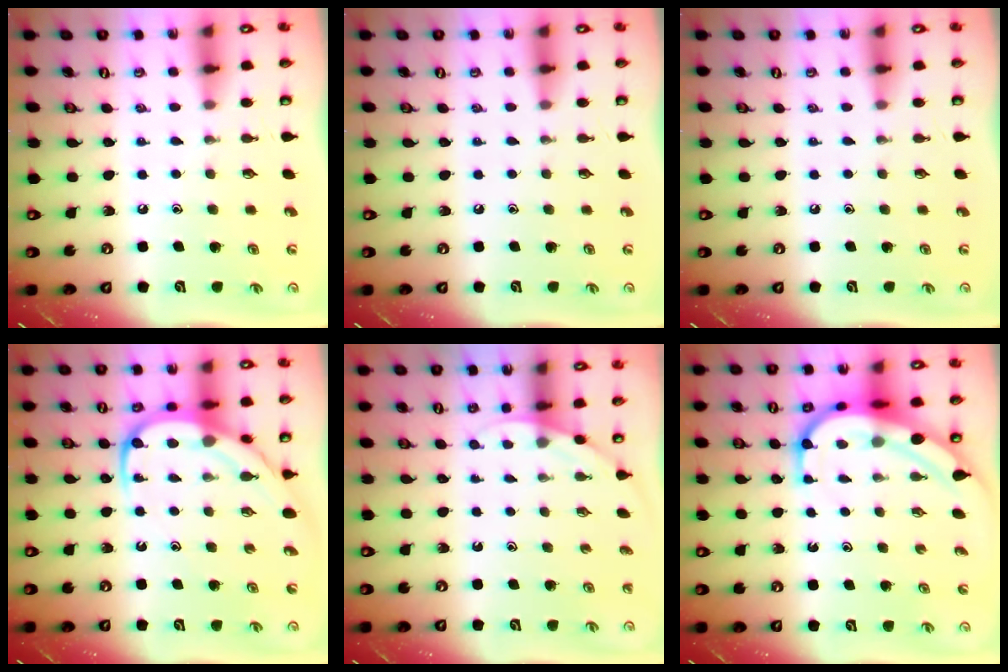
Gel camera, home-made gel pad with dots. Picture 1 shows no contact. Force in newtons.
{"total": 0.0}
{"total": 0.0}
{"total": 10.9, "press": 10.9, "slide": 1.2}
{"total": 2.6, "press": 2.6, "slide": 0.1}
{"total": 9.0, "press": 8.9, "slide": 0.8}